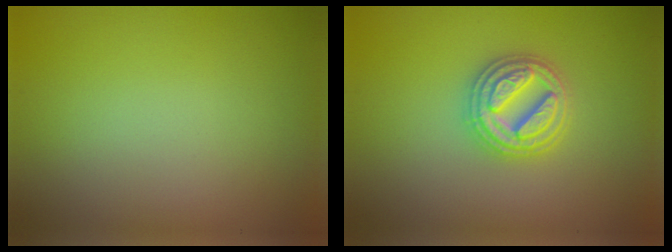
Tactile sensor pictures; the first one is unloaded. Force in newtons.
{"total": 4.7, "press": 4.6, "slide": 0.8}